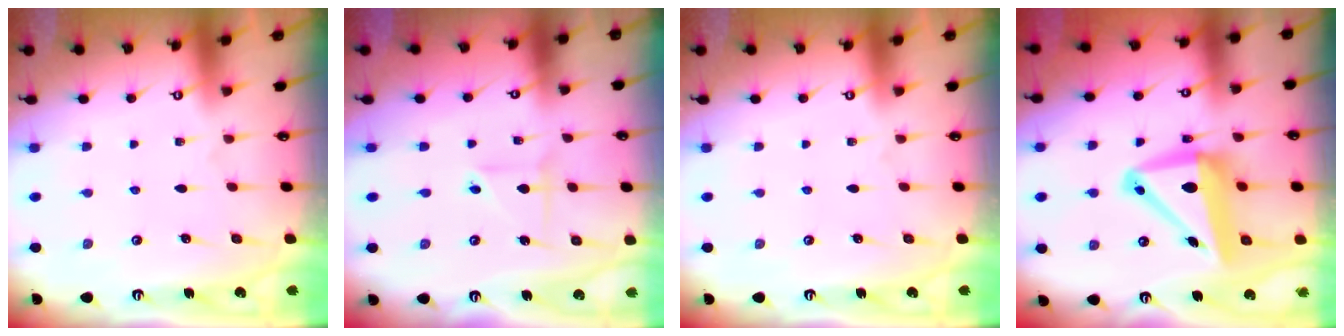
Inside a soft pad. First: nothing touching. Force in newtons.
{"total": 2.5, "press": 2.3, "slide": 1.1}
{"total": 0.0}
{"total": 12.7, "press": 12.1, "slide": 3.8}